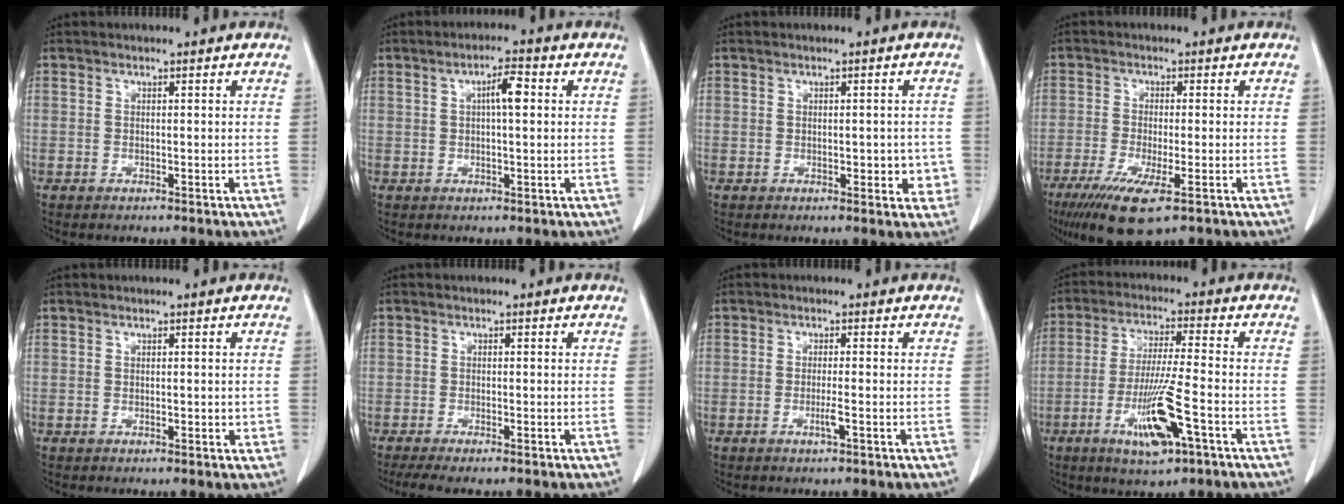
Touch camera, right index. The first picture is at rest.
{"total": 3.9, "force": [0.8, 0.7, 3.8], "torque": [-0.064, 0.010, 0.010]}
{"total": 3.4, "force": [-0.7, 1.9, 2.7], "torque": [-0.018, 0.004, -0.004]}
{"total": 9.2, "force": [-5.4, 1.5, 7.3], "torque": [-0.131, -0.027, -0.087]}
{"total": 1.1, "force": [0.0, 0.6, 0.8], "torque": [-0.009, 0.002, 0.002]}
{"total": 5.6, "force": [-4.7, 0.5, 3.1], "torque": [-0.040, -0.012, -0.073]}
{"total": 1.8, "force": [-0.7, -0.2, 1.6], "torque": [-0.032, -0.002, -0.012]}
{"total": 10.8, "force": [-4.5, 0.6, 9.8], "torque": [-0.187, -0.015, -0.077]}